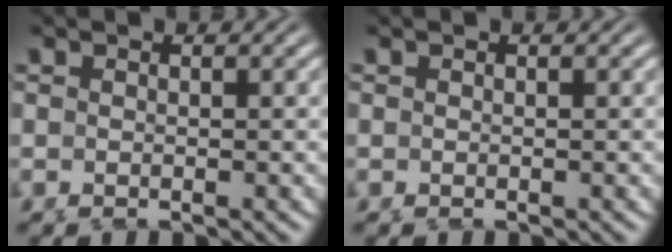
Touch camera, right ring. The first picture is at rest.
{"total": 0.0}